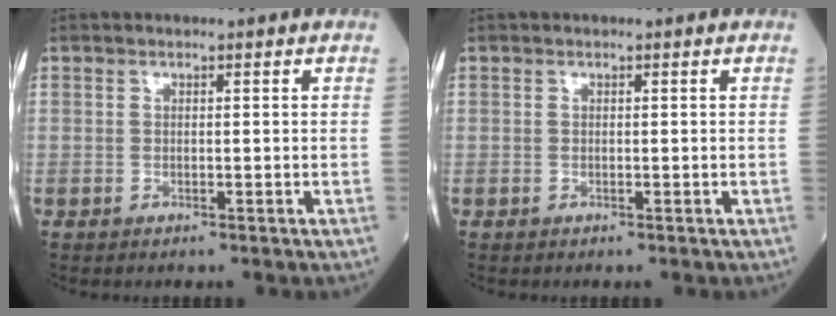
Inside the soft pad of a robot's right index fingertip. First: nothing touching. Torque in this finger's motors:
{"motor_torque": [0.00, 0.00, 0.00, 0.00]}